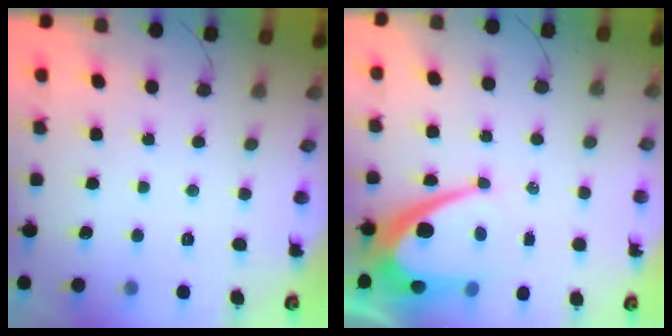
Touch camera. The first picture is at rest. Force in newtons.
{"total": 13.0, "press": 13.0, "slide": 0.8}